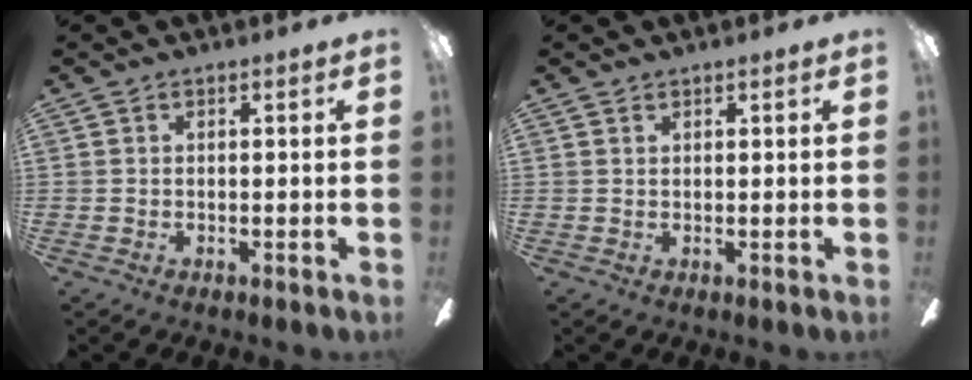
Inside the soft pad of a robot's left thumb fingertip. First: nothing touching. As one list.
[{"total": 0.8, "force": [0.7, 0.3, 0.1], "torque": [-0.003, 0.000, 0.015]}]